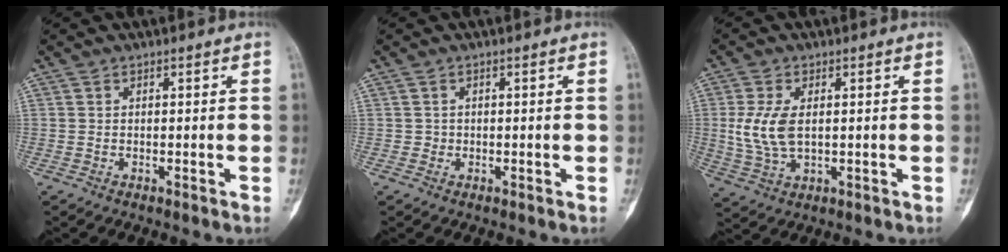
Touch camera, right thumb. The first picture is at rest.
{"total": 0.8, "force": [-0.1, 0.8, 0.0], "torque": [0.003, 0.004, -0.002]}
{"total": 8.1, "force": [0.8, 4.4, 6.7], "torque": [-0.149, -0.006, 0.023]}